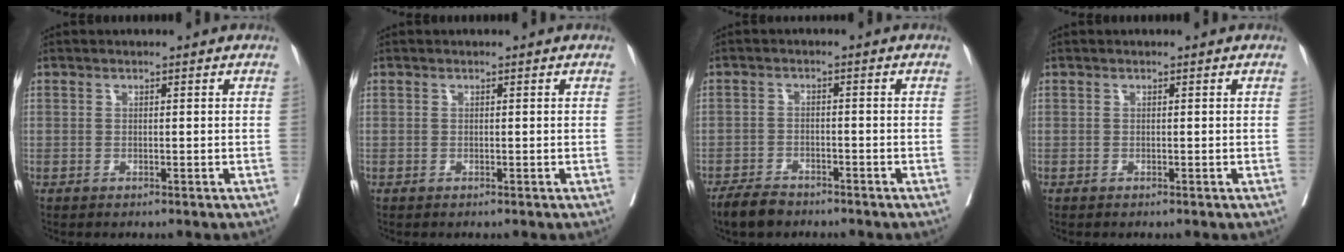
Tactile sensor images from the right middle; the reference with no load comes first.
{"total": 0.0}
{"total": 3.8, "force": [-3.4, 1.4, 1.1], "torque": [-0.021, -0.002, -0.060]}
{"total": 0.0}